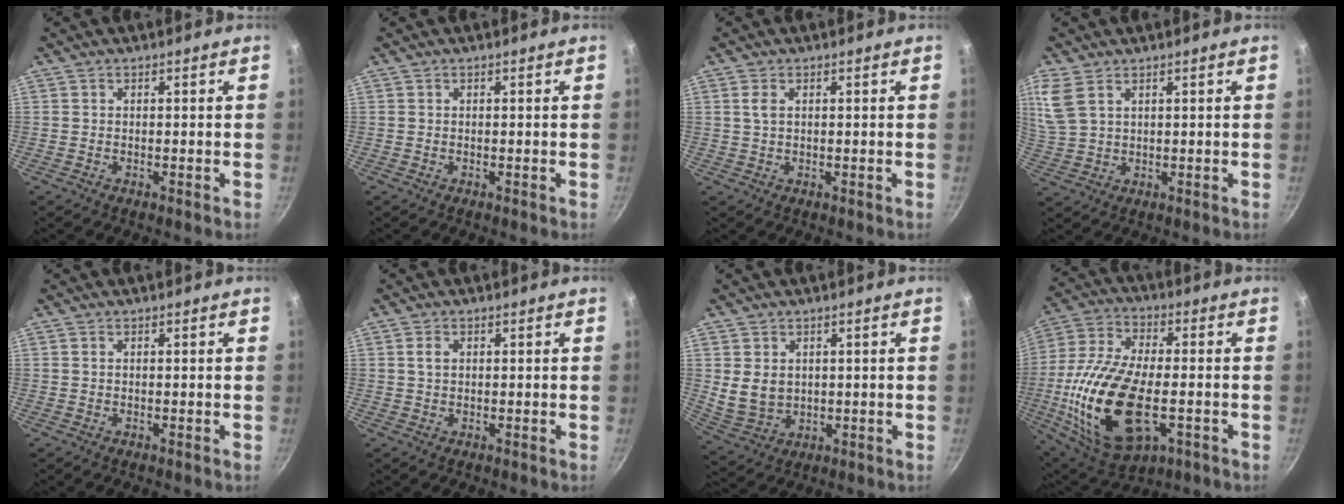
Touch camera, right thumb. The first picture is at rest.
{"total": 0.0}
{"total": 1.9, "force": [0.7, 1.0, 1.5], "torque": [-0.029, -0.002, 0.015]}
{"total": 7.7, "force": [4.3, 4.3, 4.8], "torque": [-0.106, -0.002, 0.095]}
{"total": 0.0}
{"total": 1.9, "force": [0.6, 1.3, 1.2], "torque": [-0.019, 0.002, 0.012]}
{"total": 6.8, "force": [1.2, 5.2, 4.2], "torque": [-0.067, -0.013, 0.040]}
{"total": 23.6, "force": [-5.1, 11.6, 19.9], "torque": [-0.402, 0.009, -0.089]}